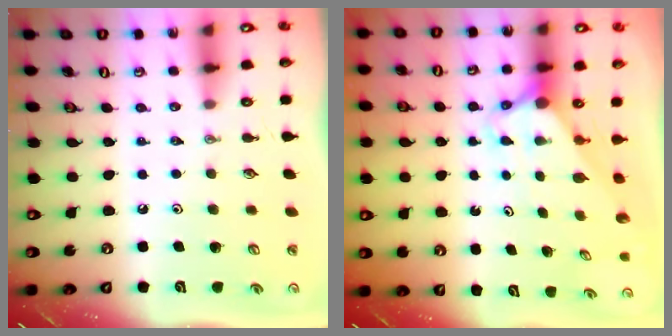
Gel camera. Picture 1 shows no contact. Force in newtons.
{"total": 2.7, "press": 2.7, "slide": 0.1}